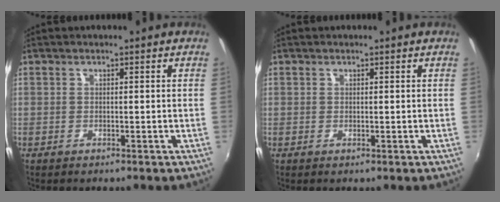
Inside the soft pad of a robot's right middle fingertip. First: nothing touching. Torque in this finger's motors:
{"motor_torque": [-0.65, 0.08, -0.43, -0.13]}